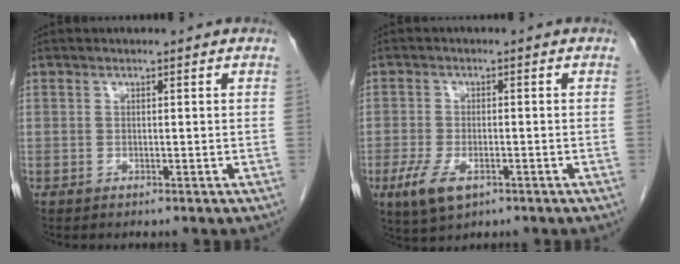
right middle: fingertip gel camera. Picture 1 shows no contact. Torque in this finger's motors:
{"motor_torque": [1.15, -0.68, 0.10, 0.08]}